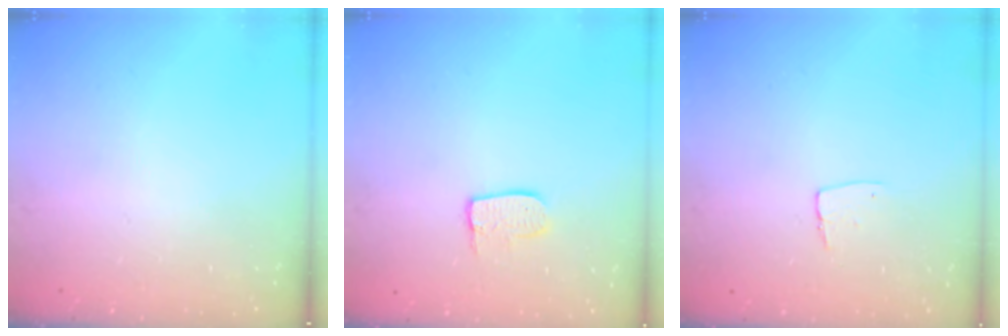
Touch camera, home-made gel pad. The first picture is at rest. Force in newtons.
{"total": 7.0, "press": 7.0, "slide": 0.3}
{"total": 4.9, "press": 4.8, "slide": 0.3}